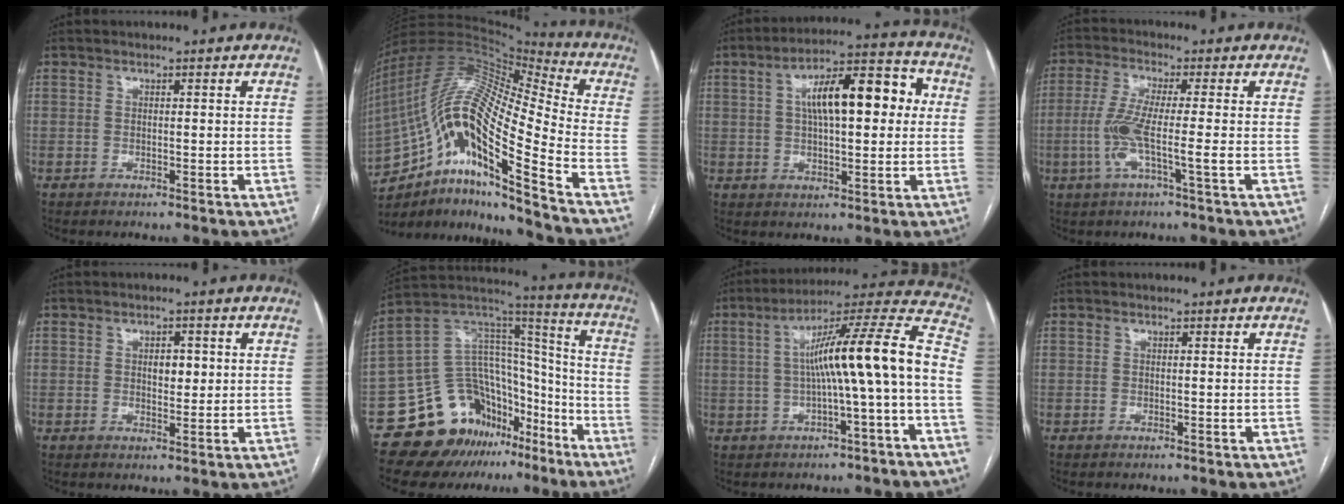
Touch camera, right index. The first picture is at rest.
{"total": 20.8, "force": [-11.7, 2.1, 17.1], "torque": [-0.350, 0.016, -0.211]}
{"total": 13.6, "force": [2.6, 4.5, 12.5], "torque": [-0.198, 0.043, 0.036]}
{"total": 7.0, "force": [-1.6, -0.2, 6.8], "torque": [-0.147, -0.002, -0.037]}
{"total": 2.9, "force": [0.6, 1.6, 2.4], "torque": [-0.033, 0.000, 0.010]}
{"total": 18.8, "force": [-12.4, 11.7, 7.8], "torque": [-0.112, 0.104, -0.198]}
{"total": 15.6, "force": [-1.5, 0.1, 15.5], "torque": [-0.230, 0.039, -0.025]}
{"total": 0.0}